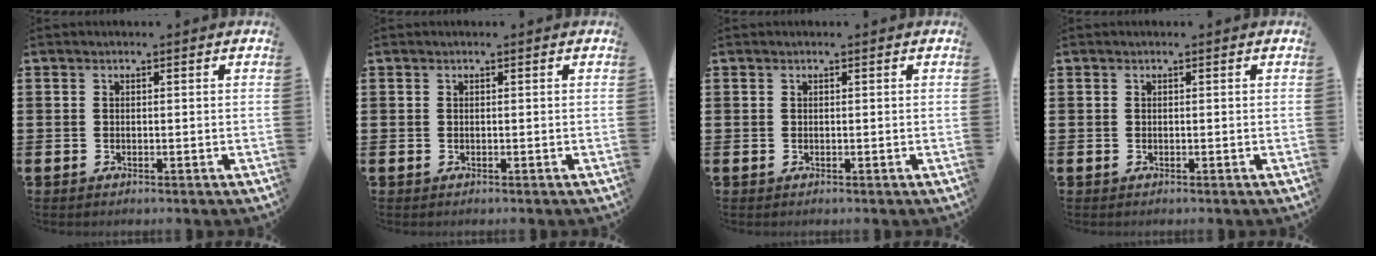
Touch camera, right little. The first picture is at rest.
{"total": 0.0}
{"total": 0.0}
{"total": 0.0}